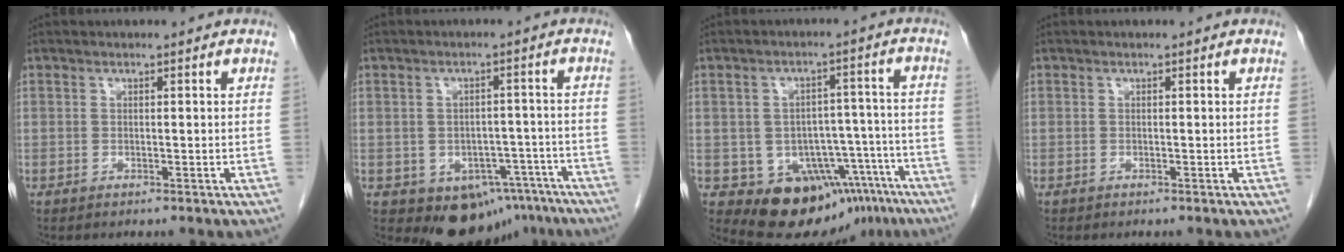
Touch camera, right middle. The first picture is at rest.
{"total": 10.2, "force": [-6.5, 6.8, 3.9], "torque": [-0.032, 0.024, -0.082]}
{"total": 14.4, "force": [-9.6, 8.9, 6.1], "torque": [-0.051, 0.041, -0.125]}
{"total": 0.0}